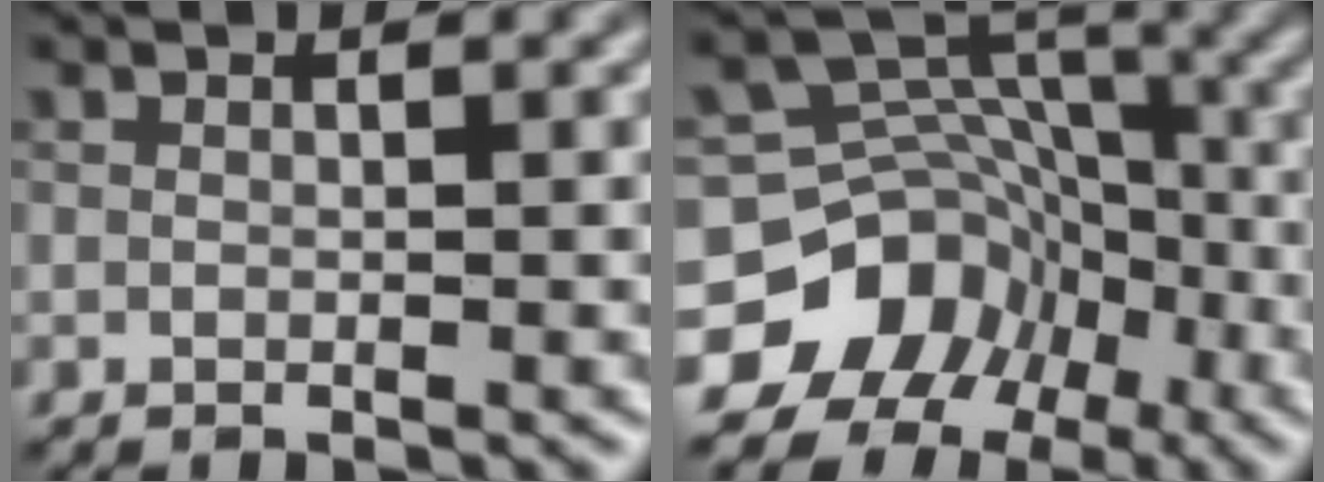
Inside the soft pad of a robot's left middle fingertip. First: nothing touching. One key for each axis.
{"total": 11.1, "fx": -6.2, "fy": 8.9, "fz": 2.5, "tx": -0.039, "ty": 0.008, "tz": -0.115}